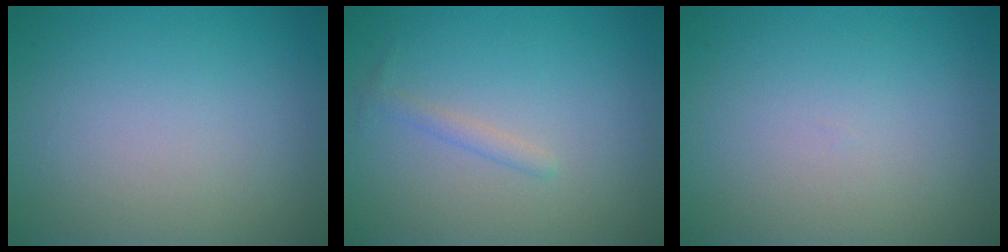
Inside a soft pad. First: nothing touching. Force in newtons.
{"total": 1.0, "press": 1.0, "slide": 0.0}
{"total": 0.0}